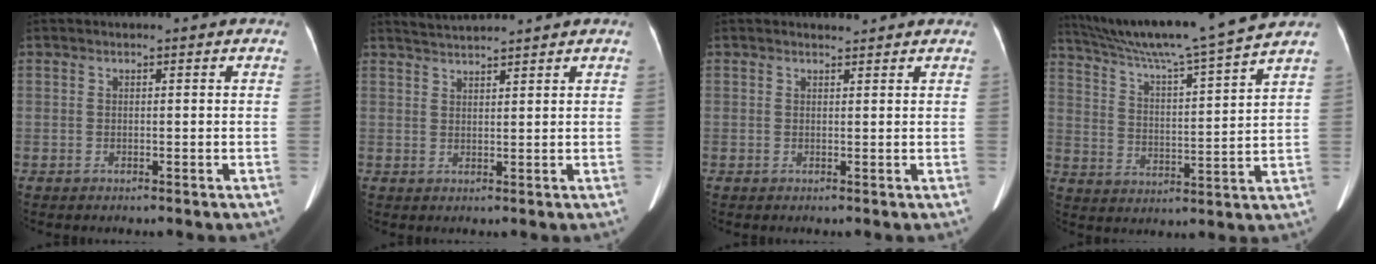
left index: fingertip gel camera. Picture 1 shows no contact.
{"total": 3.3, "force": [3.2, -0.5, 0.5], "torque": [-0.012, 0.016, 0.062]}
{"total": 1.1, "force": [1.1, 0.2, -0.1], "torque": [-0.011, 0.006, 0.018]}
{"total": 18.2, "force": [15.8, -2.0, 8.7], "torque": [-0.154, -0.009, 0.241]}